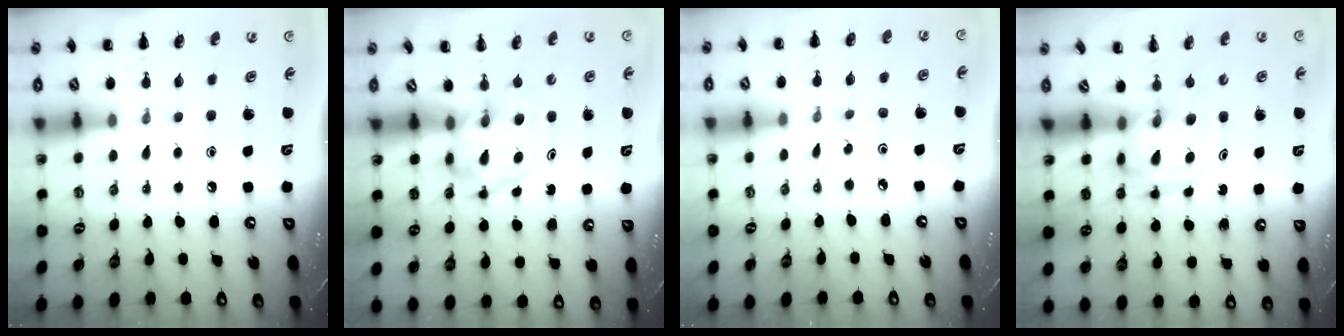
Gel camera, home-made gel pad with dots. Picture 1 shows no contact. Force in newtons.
{"total": 3.8, "press": 3.8, "slide": 0.2}
{"total": 2.1, "press": 2.0, "slide": 0.7}
{"total": 3.2, "press": 3.2, "slide": 0.2}